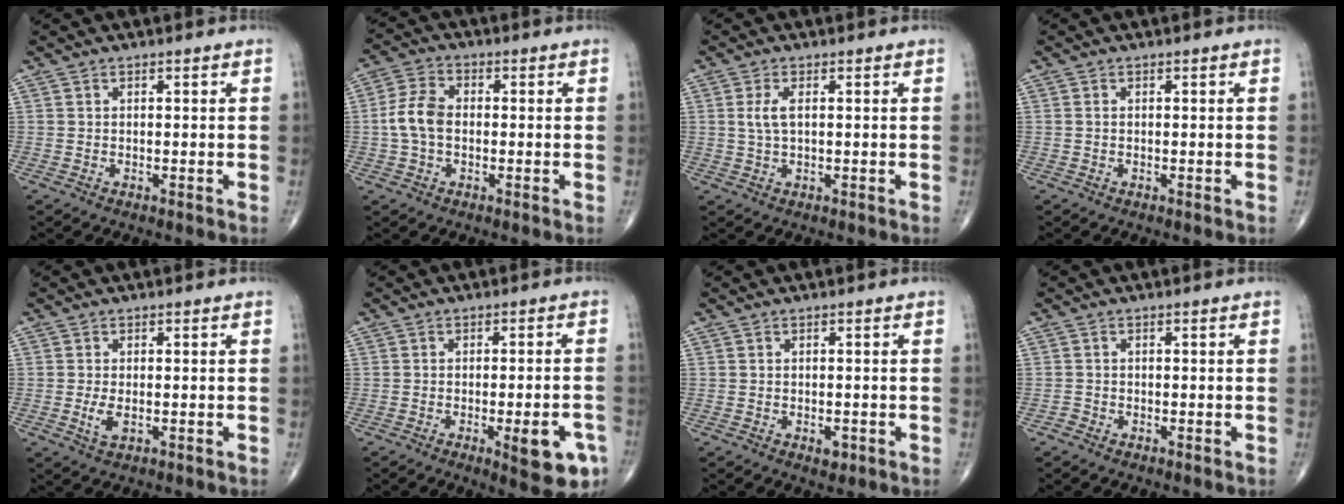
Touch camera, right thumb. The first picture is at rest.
{"total": 6.8, "force": [-0.5, 4.4, 5.1], "torque": [-0.109, 0.020, -0.018]}
{"total": 3.1, "force": [0.6, 1.2, 2.8], "torque": [-0.066, 0.004, 0.012]}
{"total": 0.0}
{"total": 2.6, "force": [-0.4, 1.3, 2.2], "torque": [-0.047, -0.005, -0.007]}
{"total": 9.3, "force": [-3.8, 2.7, 8.1], "torque": [-0.086, 0.009, -0.042]}
{"total": 1.7, "force": [-0.7, 1.0, 1.1], "torque": [-0.011, 0.001, -0.007]}
{"total": 0.7, "force": [-0.6, 0.4, -0.1], "torque": [0.003, 0.001, -0.017]}